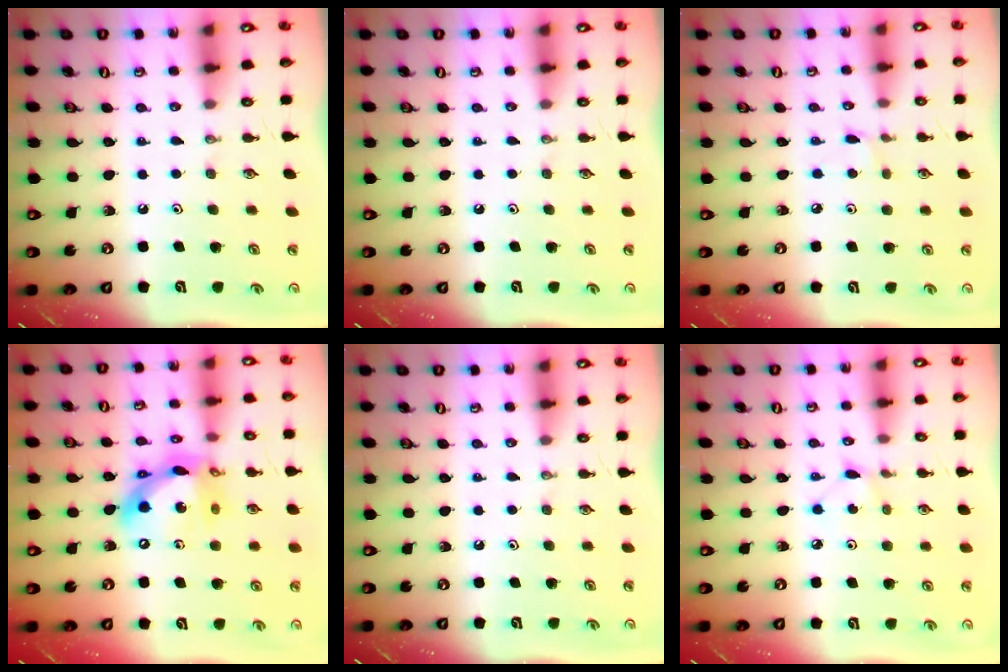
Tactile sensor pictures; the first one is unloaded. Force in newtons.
{"total": 0.0}
{"total": 2.6, "press": 2.6, "slide": 0.3}
{"total": 13.6, "press": 13.5, "slide": 1.7}
{"total": 0.0}
{"total": 3.0, "press": 3.0, "slide": 0.3}